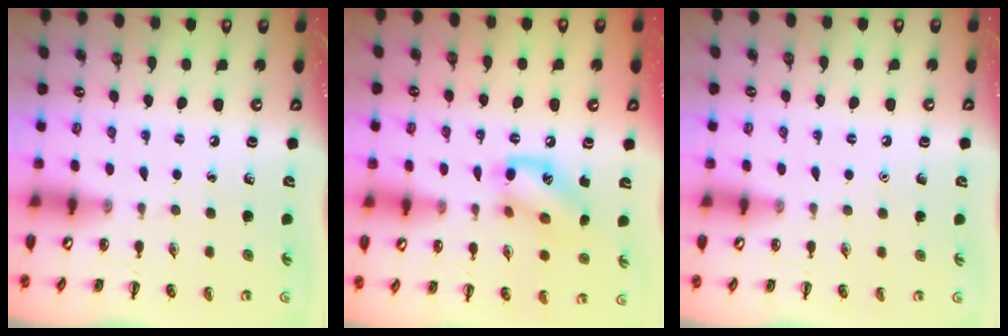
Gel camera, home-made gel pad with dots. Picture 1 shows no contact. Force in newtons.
{"total": 12.0, "press": 12.0, "slide": 0.7}
{"total": 1.6, "press": 1.5, "slide": 0.1}